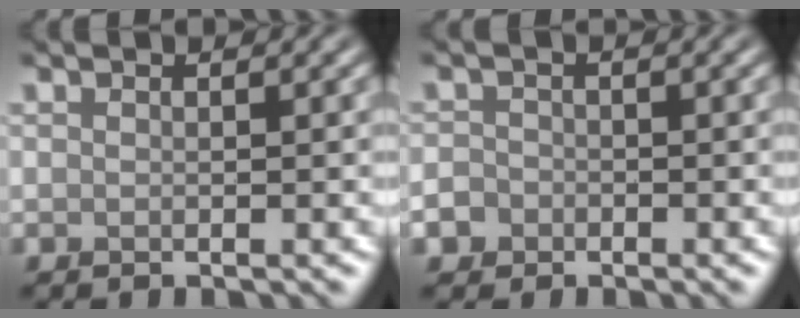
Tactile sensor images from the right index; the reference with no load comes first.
{"total": 3.3, "force": [-1.9, 2.7, 0.8], "torque": [-0.003, -0.008, -0.039]}